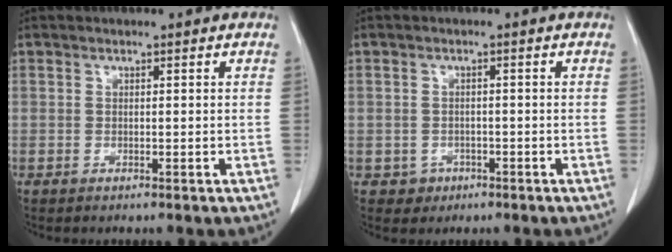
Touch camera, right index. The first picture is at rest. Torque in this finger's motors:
{"motor_torque": [-0.91, 0.64, -0.88, -0.21]}